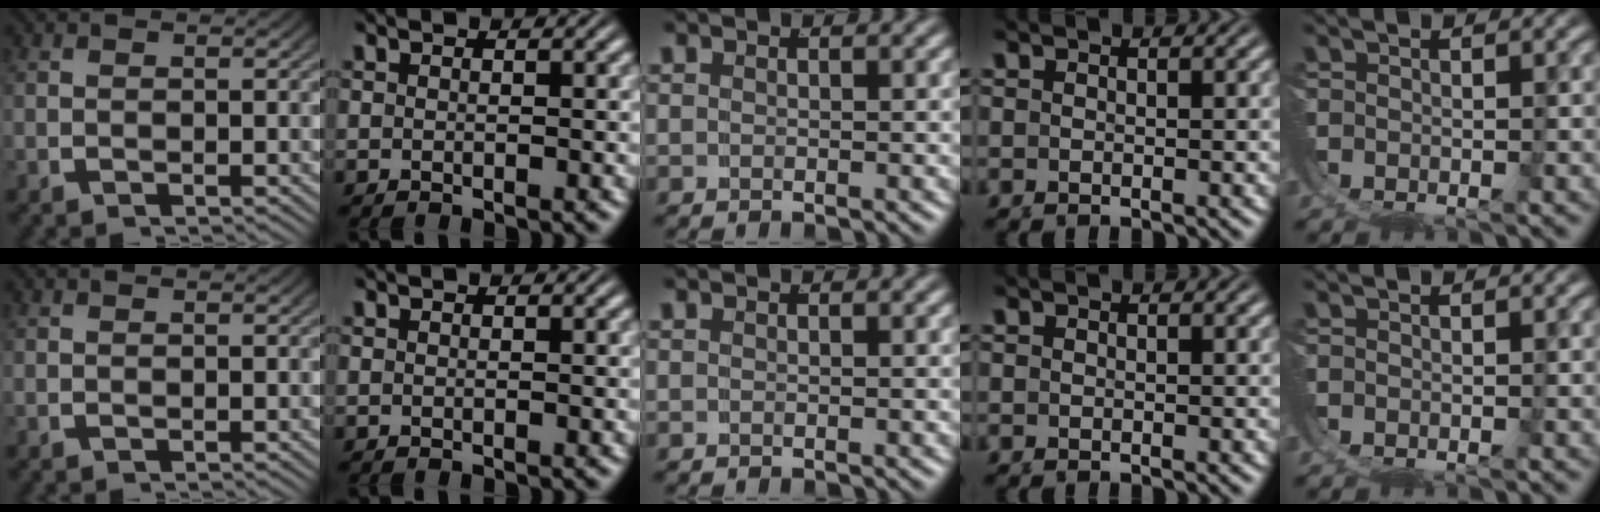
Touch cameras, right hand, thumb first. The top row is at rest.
{}